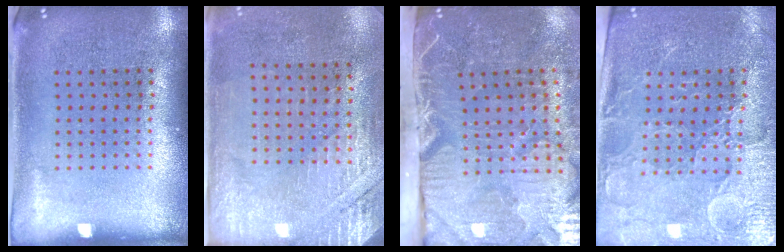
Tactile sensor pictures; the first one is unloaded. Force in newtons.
{"total": 2.7, "press": 2.5, "slide": 1.1}
{"total": 5.4, "press": 4.4, "slide": 3.2}
{"total": 3.5, "press": 3.3, "slide": 1.1}